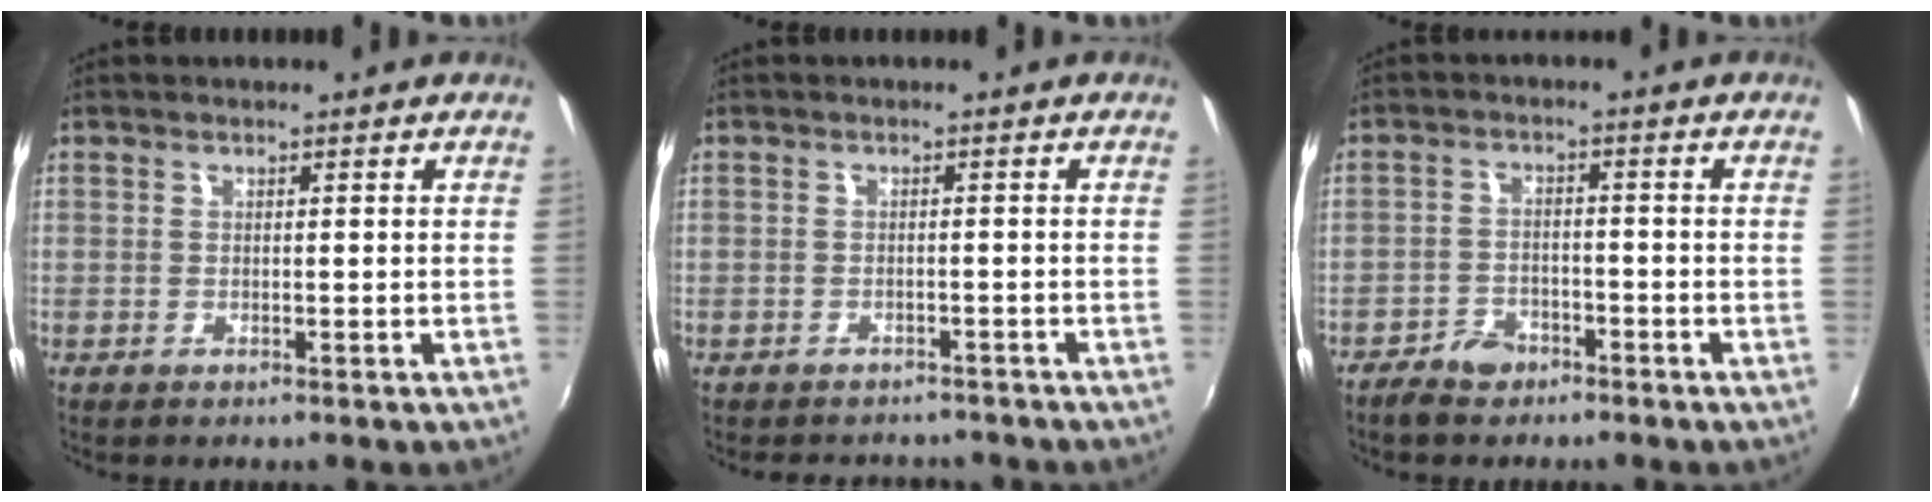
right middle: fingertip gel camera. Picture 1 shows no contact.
{"total": 5.5, "force": [-4.7, 2.4, 1.3], "torque": [-0.030, -0.001, -0.063]}
{"total": 5.1, "force": [-4.0, 2.7, 1.6], "torque": [-0.050, 0.009, -0.068]}